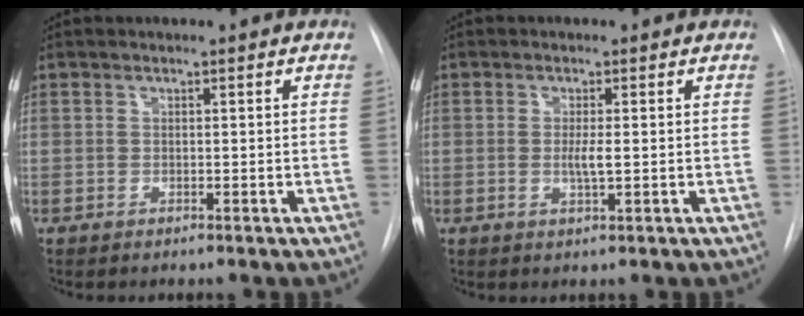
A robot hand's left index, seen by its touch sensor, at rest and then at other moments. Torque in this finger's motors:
{"motor_torque": [0.45, 0.31, 0.06, 0.03]}